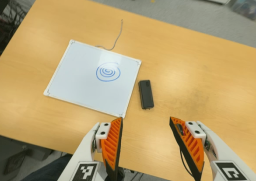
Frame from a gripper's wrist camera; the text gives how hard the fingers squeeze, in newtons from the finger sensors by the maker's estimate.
{"total": 0.0}